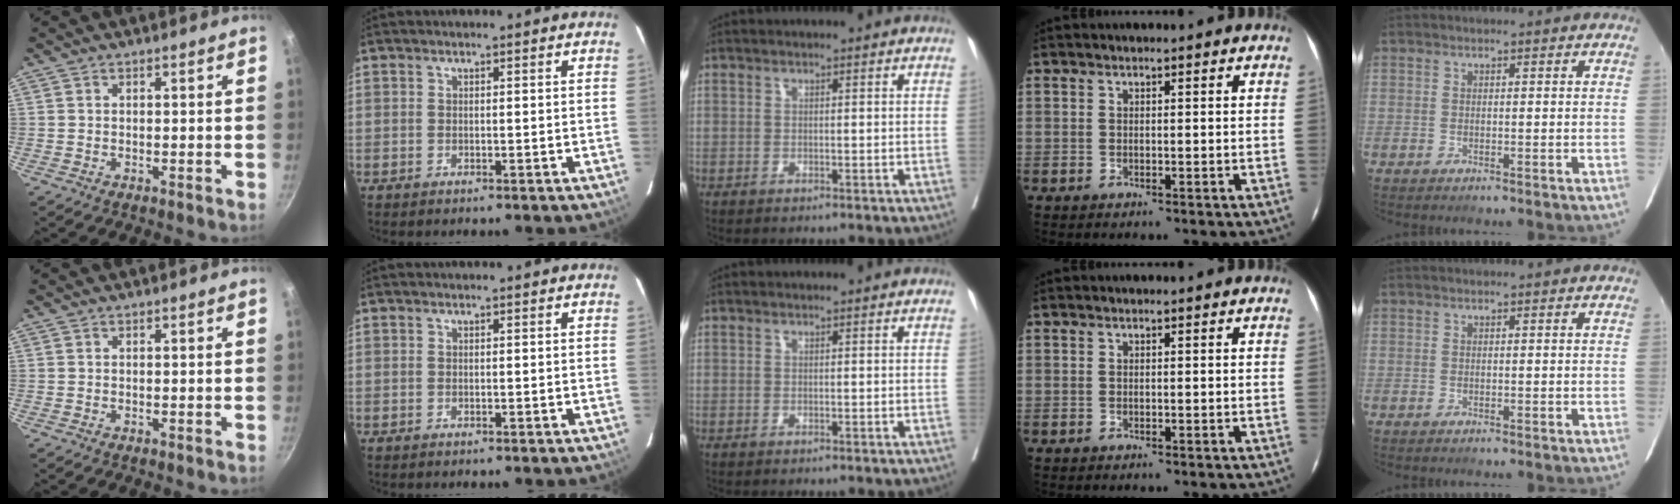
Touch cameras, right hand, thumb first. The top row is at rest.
{}